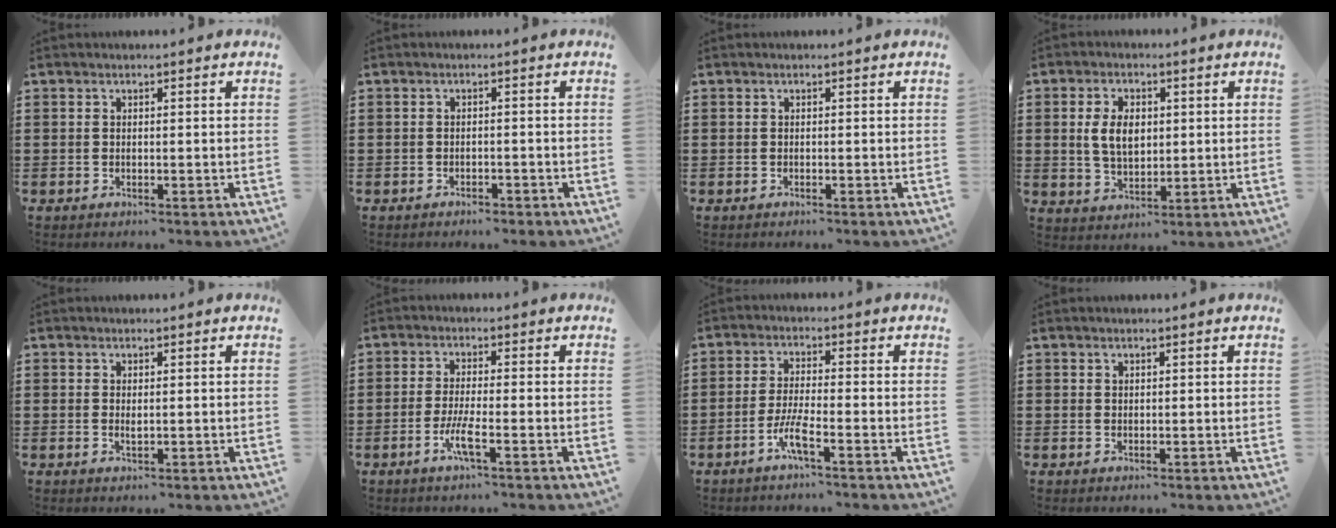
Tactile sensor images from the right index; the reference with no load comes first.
{"total": 1.1, "force": [-1.1, 0.2, 0.1], "torque": [-0.007, 0.000, -0.023]}
{"total": 0.0}
{"total": 5.7, "force": [0.7, 3.5, 4.5], "torque": [-0.101, 0.003, 0.004]}
{"total": 0.9, "force": [0.2, 0.1, 0.9], "torque": [-0.017, 0.000, 0.004]}
{"total": 4.5, "force": [-2.1, 0.3, 3.9], "torque": [-0.086, -0.012, -0.042]}
{"total": 4.5, "force": [-2.5, 0.3, 3.7], "torque": [-0.082, -0.009, -0.050]}
{"total": 0.5, "force": [0.4, 0.3, 0.1], "torque": [-0.002, 0.001, 0.009]}